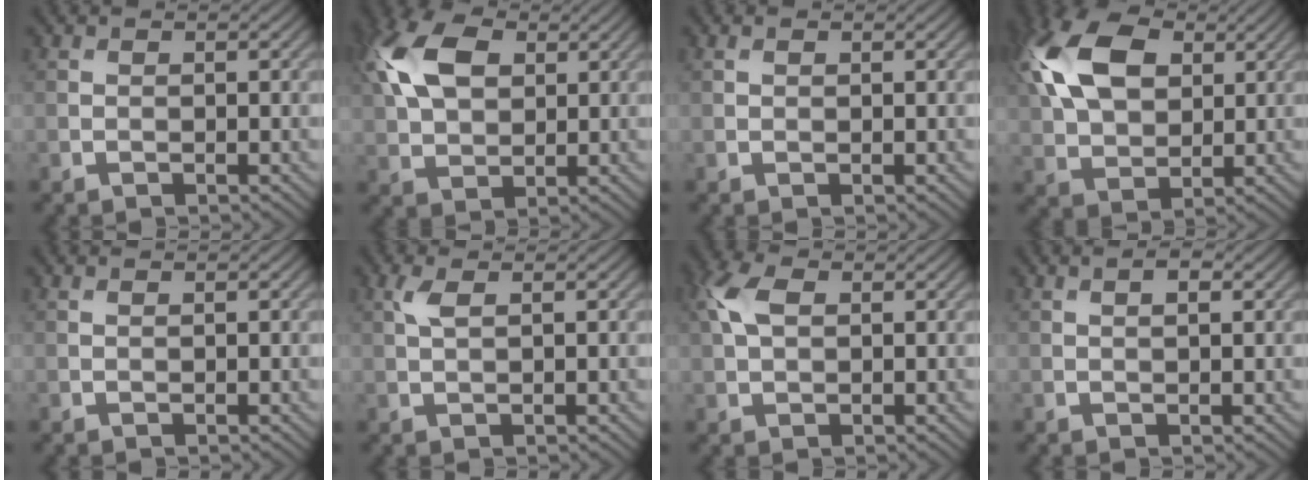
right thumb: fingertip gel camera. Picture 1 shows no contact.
{"total": 11.3, "force": [3.7, 7.0, 8.1], "torque": [-0.213, 0.030, 0.065]}
{"total": 0.7, "force": [0.4, 0.5, 0.4], "torque": [-0.009, 0.001, 0.007]}
{"total": 14.1, "force": [4.5, 8.8, 10.0], "torque": [-0.246, 0.034, 0.078]}
{"total": 0.0}
{"total": 2.0, "force": [0.9, 0.7, 1.7], "torque": [-0.044, 0.006, 0.019]}
{"total": 5.1, "force": [1.6, 3.1, 3.7], "torque": [-0.100, 0.013, 0.025]}
{"total": 1.8, "force": [0.8, 0.6, 1.5], "torque": [-0.019, -0.003, 0.016]}